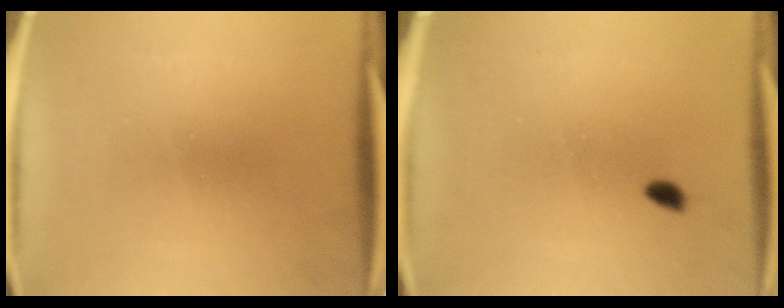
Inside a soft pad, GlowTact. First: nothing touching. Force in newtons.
{"total": 1.5}